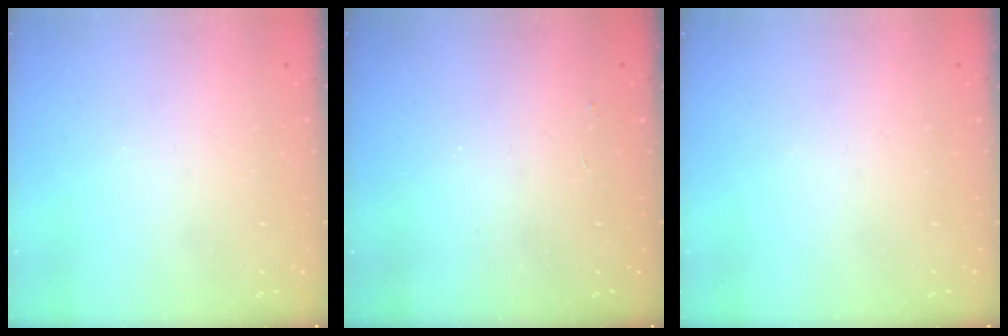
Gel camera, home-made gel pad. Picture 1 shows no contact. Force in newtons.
{"total": 2.1, "press": 2.0, "slide": 0.4}
{"total": 0.0}